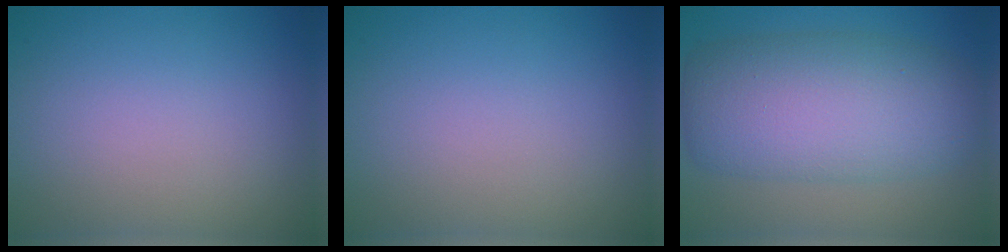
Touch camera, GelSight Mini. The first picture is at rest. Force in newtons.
{"total": 0.0}
{"total": 9.4, "press": 9.4, "slide": 0.5}